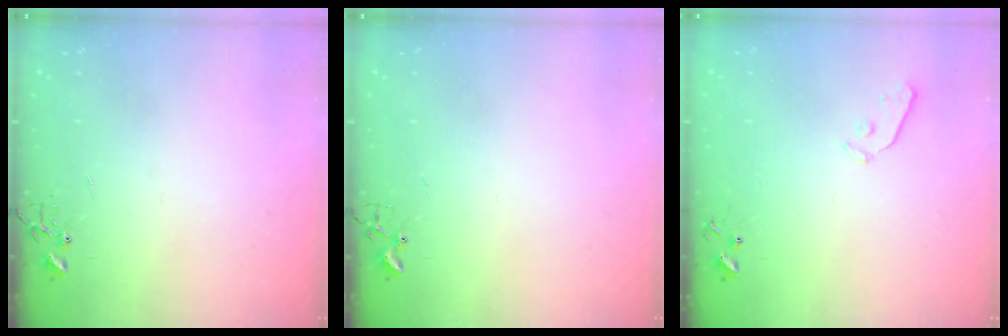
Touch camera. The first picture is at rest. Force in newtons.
{"total": 1.7, "press": 1.6, "slide": 0.2}
{"total": 4.9, "press": 4.9, "slide": 0.5}